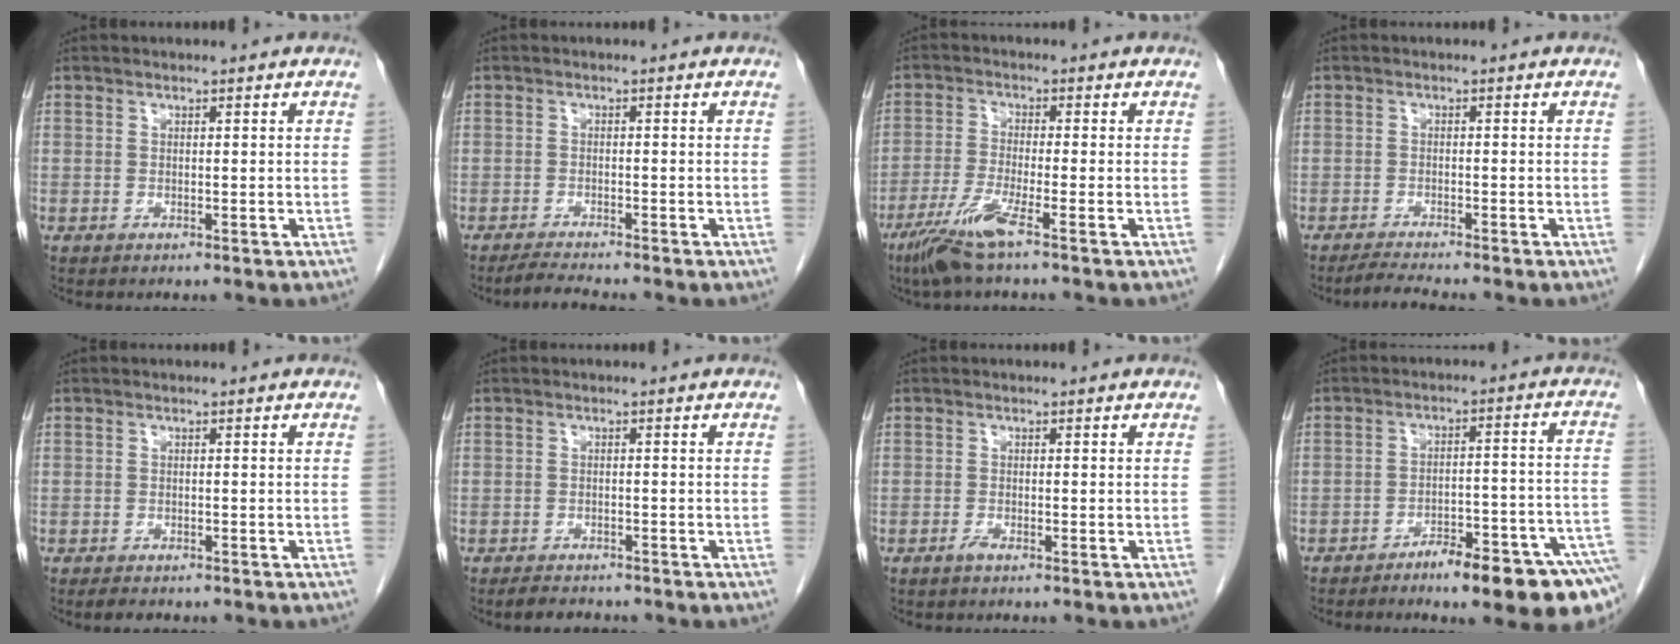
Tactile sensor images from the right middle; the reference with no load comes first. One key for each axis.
{"total": 2.8, "fx": -2.7, "fy": -0.4, "fz": 0.9, "tx": -0.026, "ty": -0.014, "tz": -0.050}
{"total": 6.4, "fx": -4.0, "fy": -0.3, "fz": 4.9, "tx": -0.102, "ty": -0.018, "tz": -0.083}
{"total": 2.7, "fx": -2.5, "fy": -0.7, "fz": 0.8, "tx": -0.025, "ty": -0.015, "tz": -0.049}
{"total": 2.2, "fx": -1.8, "fy": 0.9, "fz": 0.9, "tx": -0.020, "ty": -0.004, "tz": -0.022}
{"total": 3.3, "fx": -2.9, "fy": 1.2, "fz": 1.0, "tx": -0.022, "ty": -0.005, "tz": -0.043}
{"total": 0.9, "fx": -0.7, "fy": 0.1, "fz": 0.5, "tx": -0.012, "ty": 0.000, "tz": -0.012}
{"total": 13.1, "fx": -8.9, "fy": 1.6, "fz": 9.4, "tx": -0.071, "ty": 0.029, "tz": -0.124}